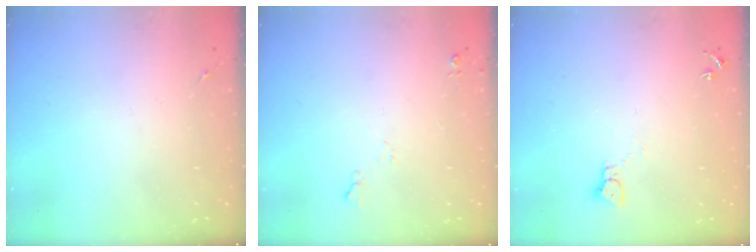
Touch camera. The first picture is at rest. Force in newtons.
{"total": 4.9, "press": 4.8, "slide": 0.9}
{"total": 2.3, "press": 2.3, "slide": 0.3}